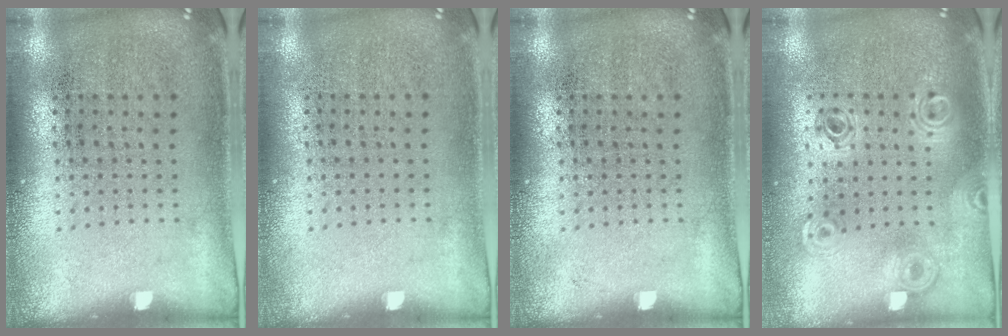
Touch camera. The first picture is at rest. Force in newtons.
{"total": 0.0}
{"total": 0.0}
{"total": 1.0, "press": 1.0, "slide": 0.2}